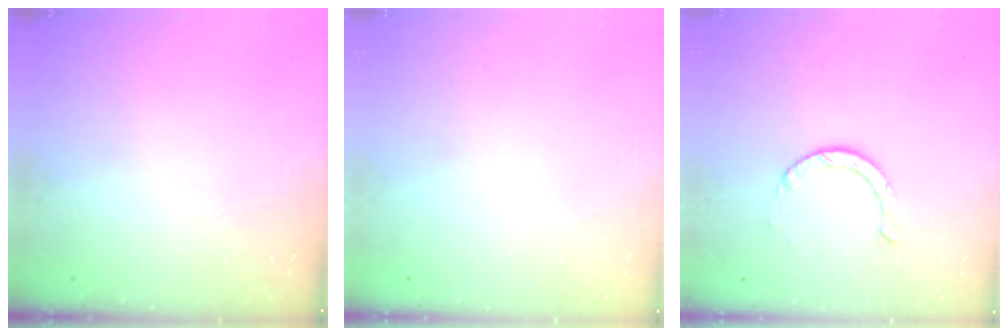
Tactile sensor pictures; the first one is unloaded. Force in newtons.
{"total": 2.6, "press": 2.6, "slide": 0.2}
{"total": 2.0, "press": 2.0, "slide": 0.2}